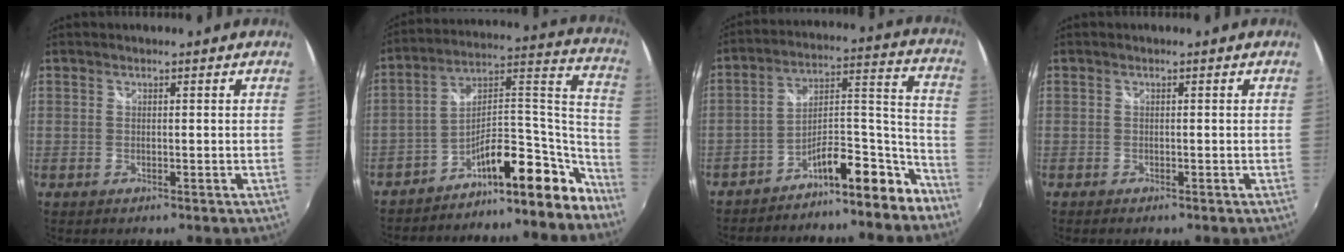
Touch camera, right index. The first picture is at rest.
{"total": 16.0, "force": [-14.2, 3.8, 6.2], "torque": [-0.059, 0.069, -0.227]}
{"total": 12.5, "force": [-10.7, 2.4, 5.9], "torque": [-0.073, 0.064, -0.165]}
{"total": 0.8, "force": [-0.7, 0.3, 0.3], "torque": [-0.010, -0.004, -0.014]}